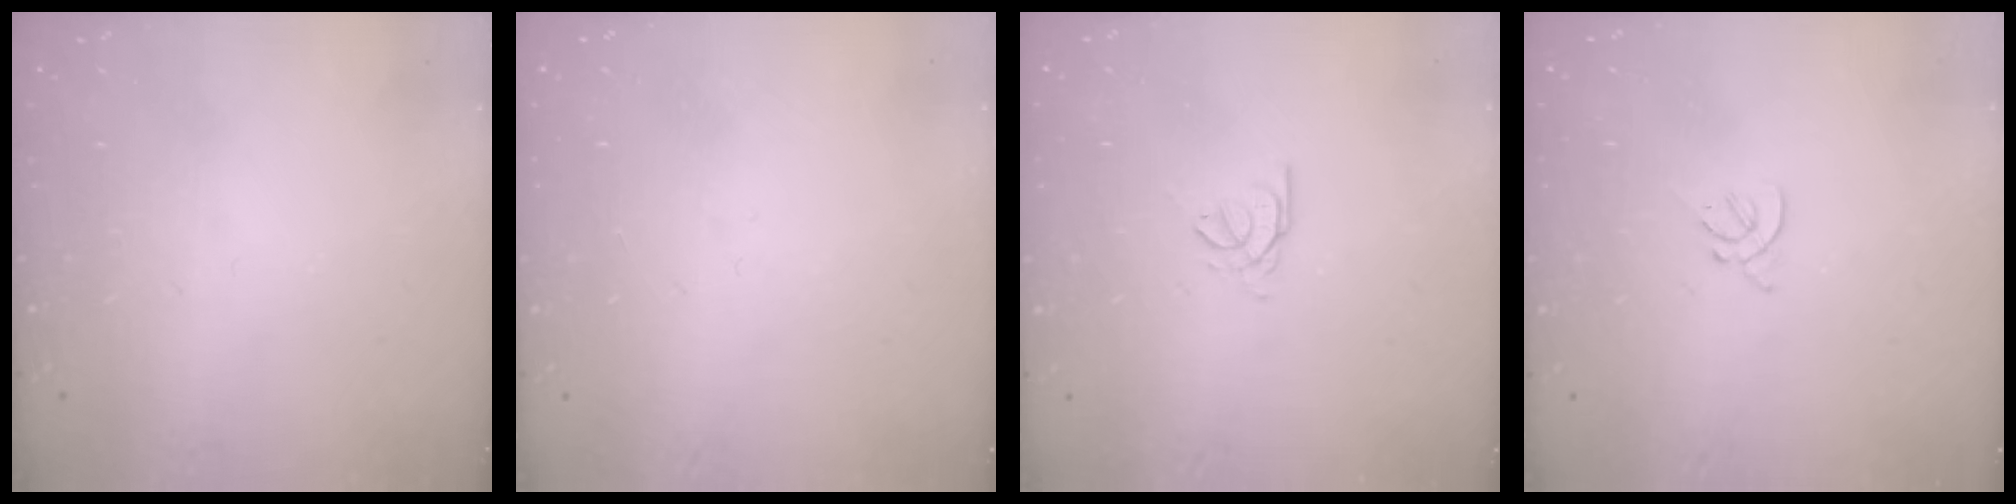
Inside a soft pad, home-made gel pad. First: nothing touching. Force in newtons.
{"total": 0.0}
{"total": 0.7, "press": 0.6, "slide": 0.3}
{"total": 2.2, "press": 2.1, "slide": 0.6}